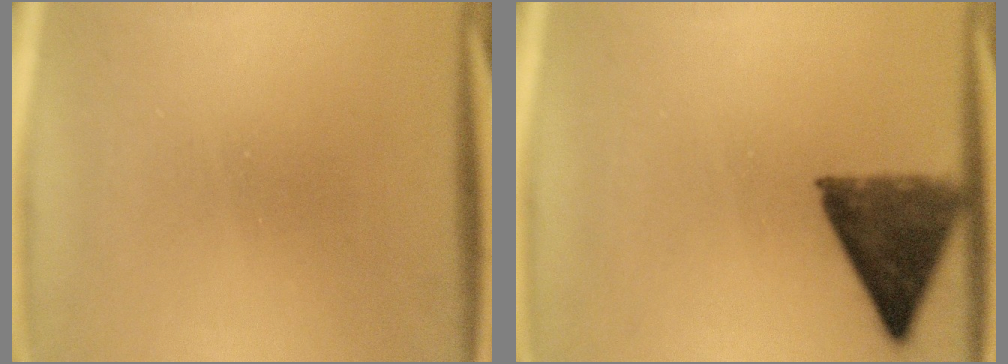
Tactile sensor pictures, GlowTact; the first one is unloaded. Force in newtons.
{"total": 8.7}